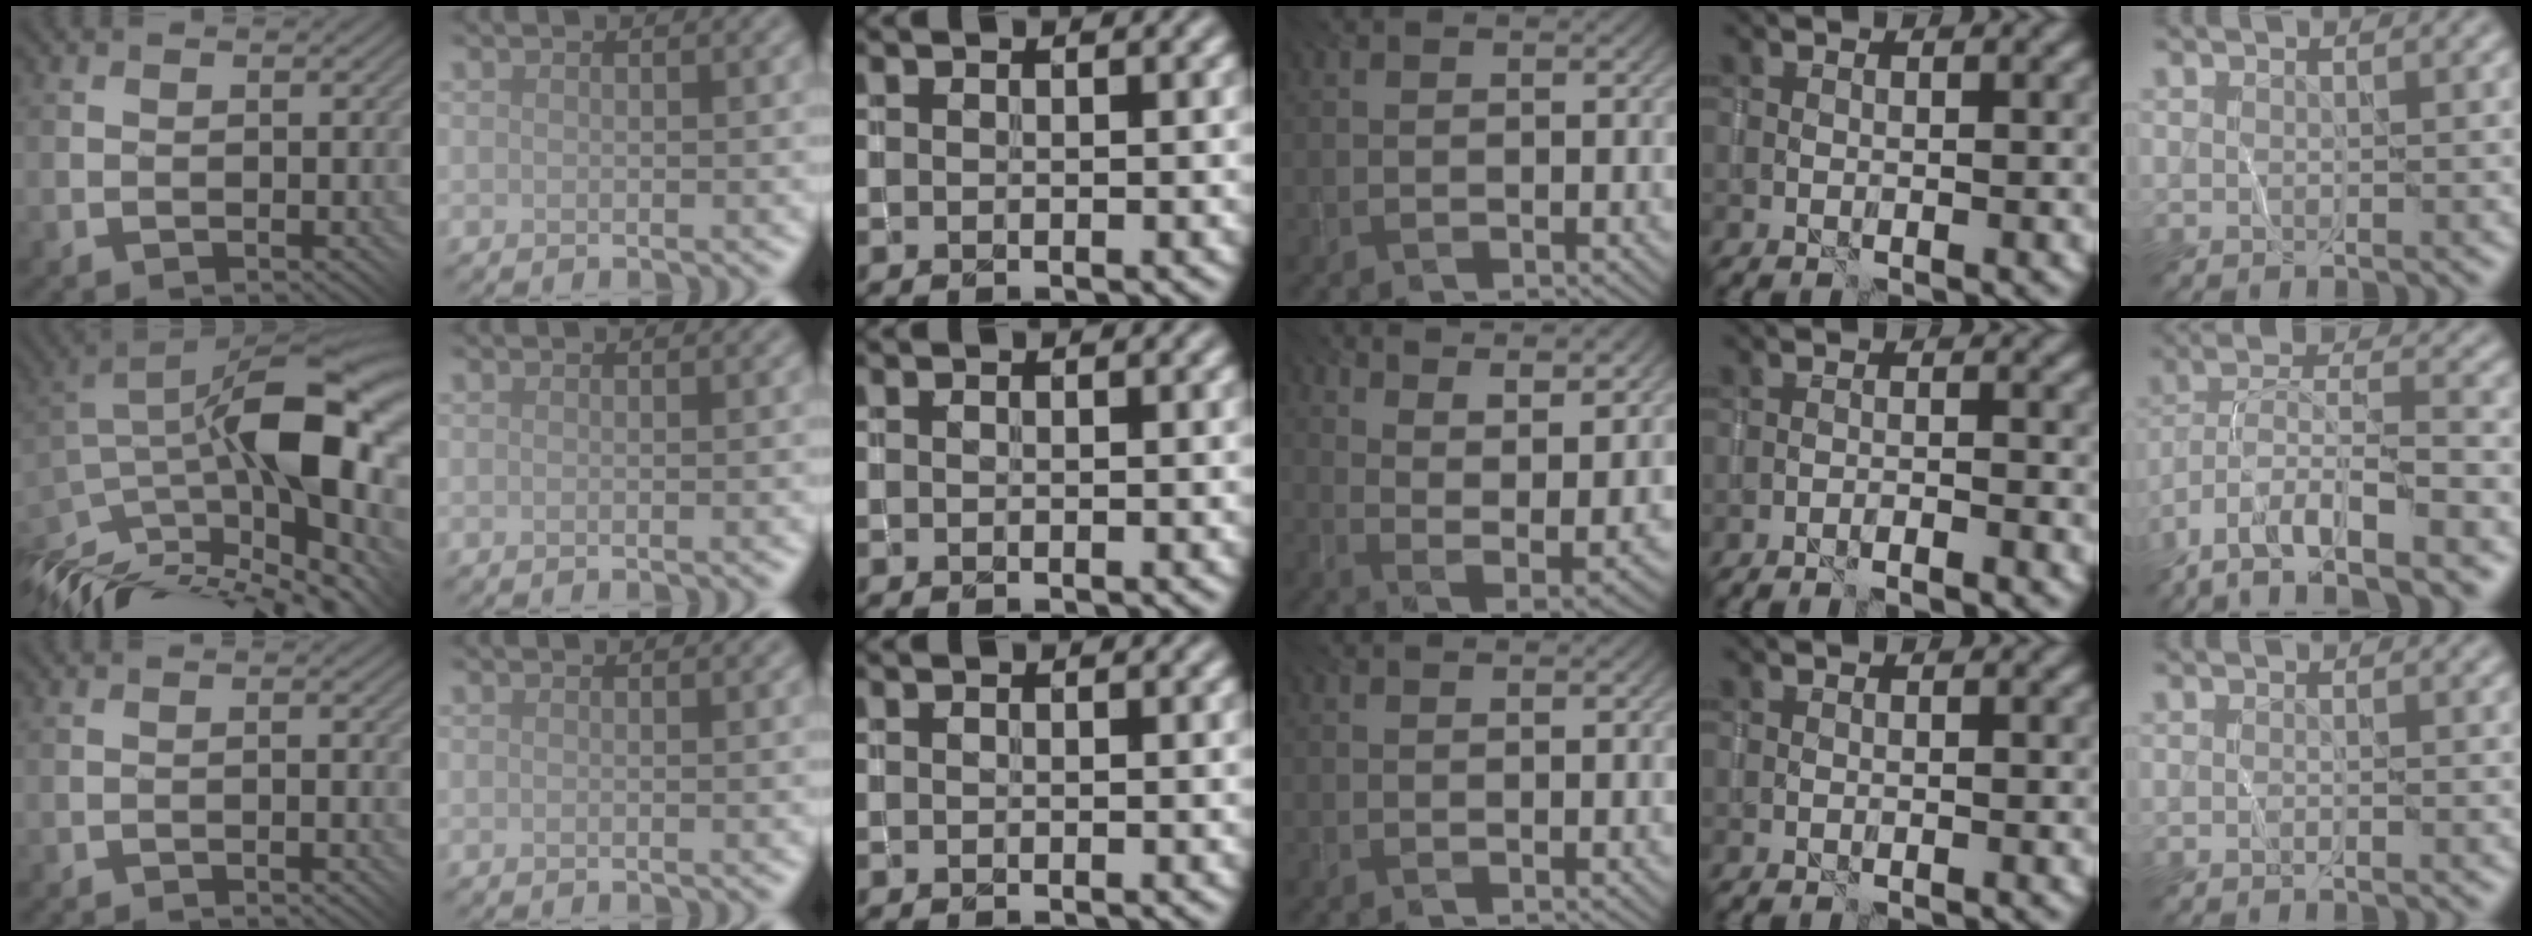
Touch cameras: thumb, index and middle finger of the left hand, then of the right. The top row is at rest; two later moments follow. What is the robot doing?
{"motion": "wrap", "object": "yarn"}